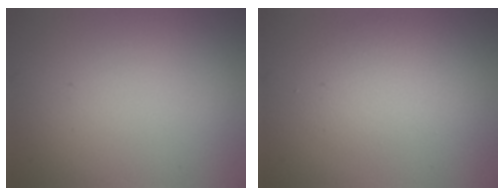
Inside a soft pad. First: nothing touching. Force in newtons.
{"total": 2.7, "press": 2.7, "slide": 0.2}